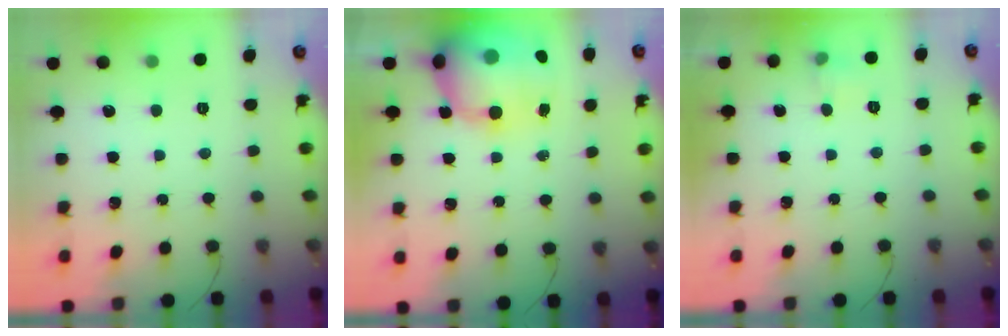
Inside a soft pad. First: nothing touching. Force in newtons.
{"total": 18.7, "press": 18.2, "slide": 4.5}
{"total": 3.9, "press": 3.8, "slide": 1.2}